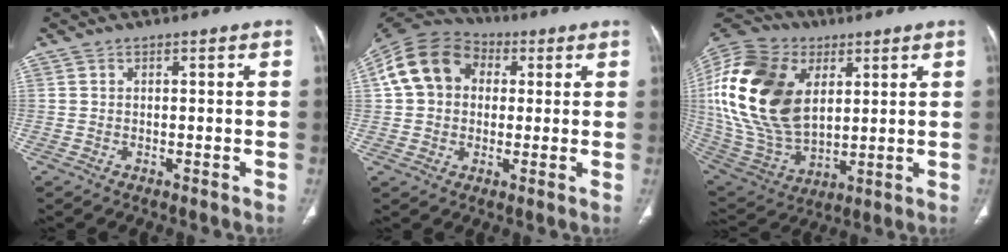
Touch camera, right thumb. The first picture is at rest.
{"total": 13.7, "force": [2.4, 11.2, 7.7], "torque": [-0.134, 0.027, 0.033]}
{"total": 28.0, "force": [7.1, 18.2, 20.0], "torque": [-0.414, -0.008, 0.139]}